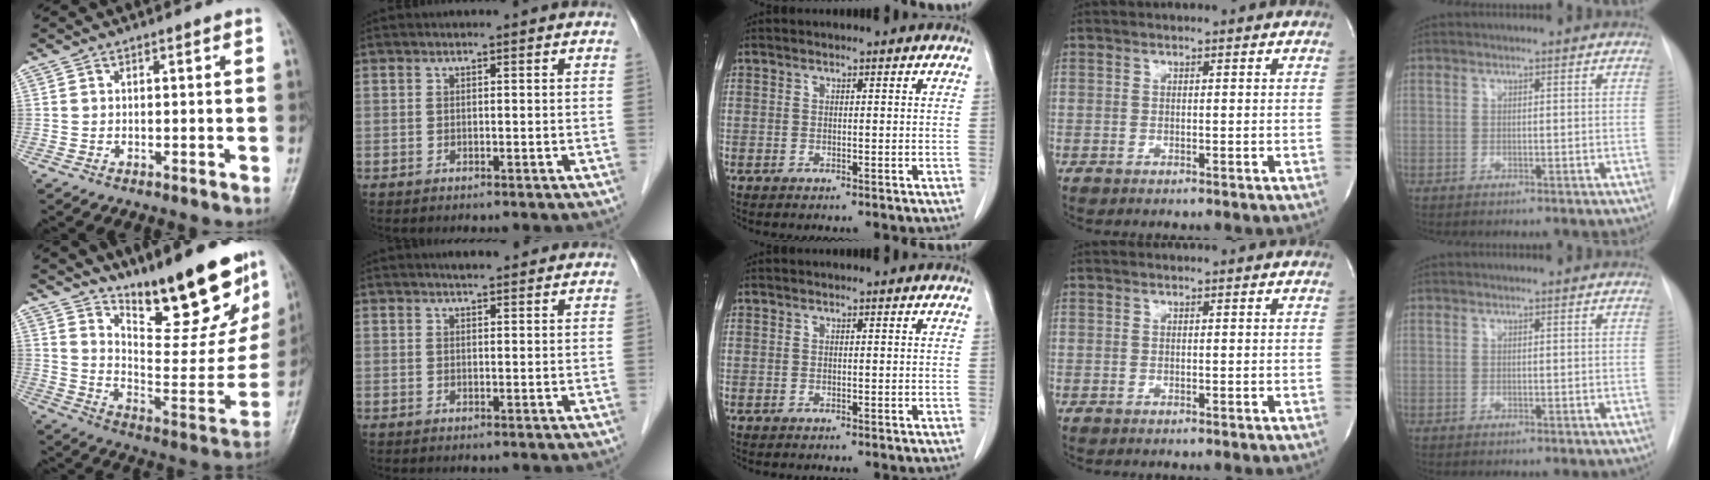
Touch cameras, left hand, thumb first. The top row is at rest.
{"thumb": {"total": 25.1, "force": [18.0, 7.5, 15.8], "torque": [-0.188, -0.108, 0.271]}, "index": {"total": 4.2, "force": [3.7, 1.1, 1.7], "torque": [-0.016, 0.015, 0.054]}}